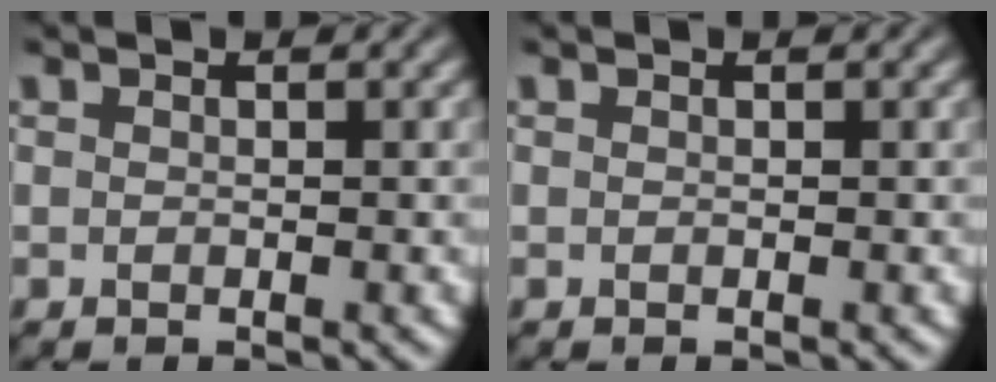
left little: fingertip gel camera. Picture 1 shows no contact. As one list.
[{"total": 0.0}]